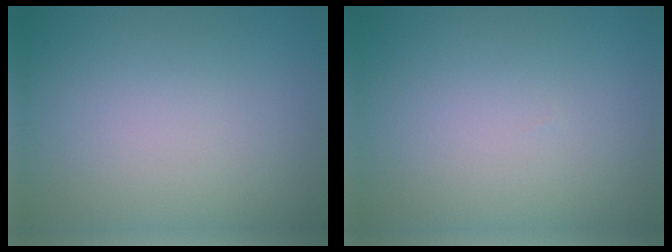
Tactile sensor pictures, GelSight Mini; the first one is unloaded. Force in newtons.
{"total": 0.0}